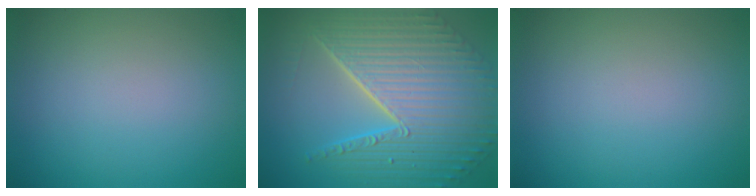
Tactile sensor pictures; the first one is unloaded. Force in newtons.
{"total": 11.1, "press": 7.2, "slide": 8.4}
{"total": 0.0}